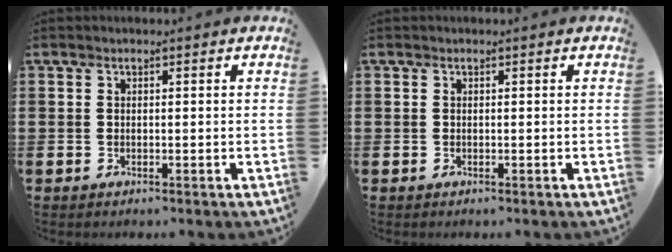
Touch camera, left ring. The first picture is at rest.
{"total": 0.0}